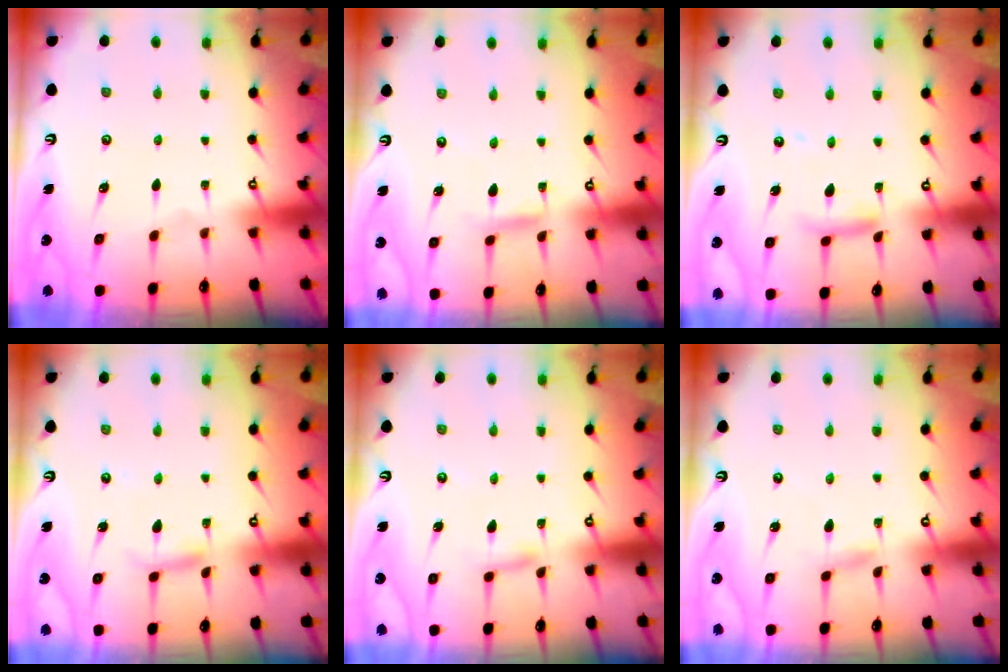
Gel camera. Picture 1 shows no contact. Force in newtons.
{"total": 2.9, "press": 2.9, "slide": 0.0}
{"total": 8.7, "press": 8.7, "slide": 0.8}
{"total": 4.2, "press": 4.2, "slide": 0.3}
{"total": 2.7, "press": 2.7, "slide": 0.2}
{"total": 1.5, "press": 1.5, "slide": 0.1}